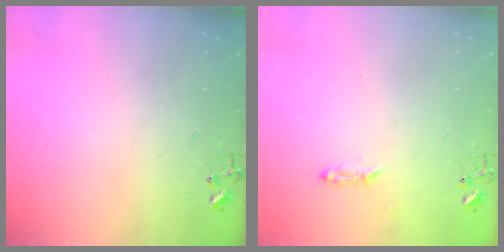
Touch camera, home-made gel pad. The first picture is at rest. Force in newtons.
{"total": 2.3, "press": 2.2, "slide": 0.4}